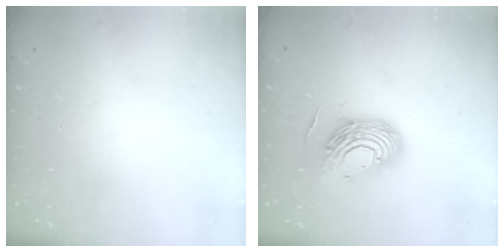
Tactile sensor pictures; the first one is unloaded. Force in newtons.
{"total": 13.3, "press": 13.1, "slide": 2.1}